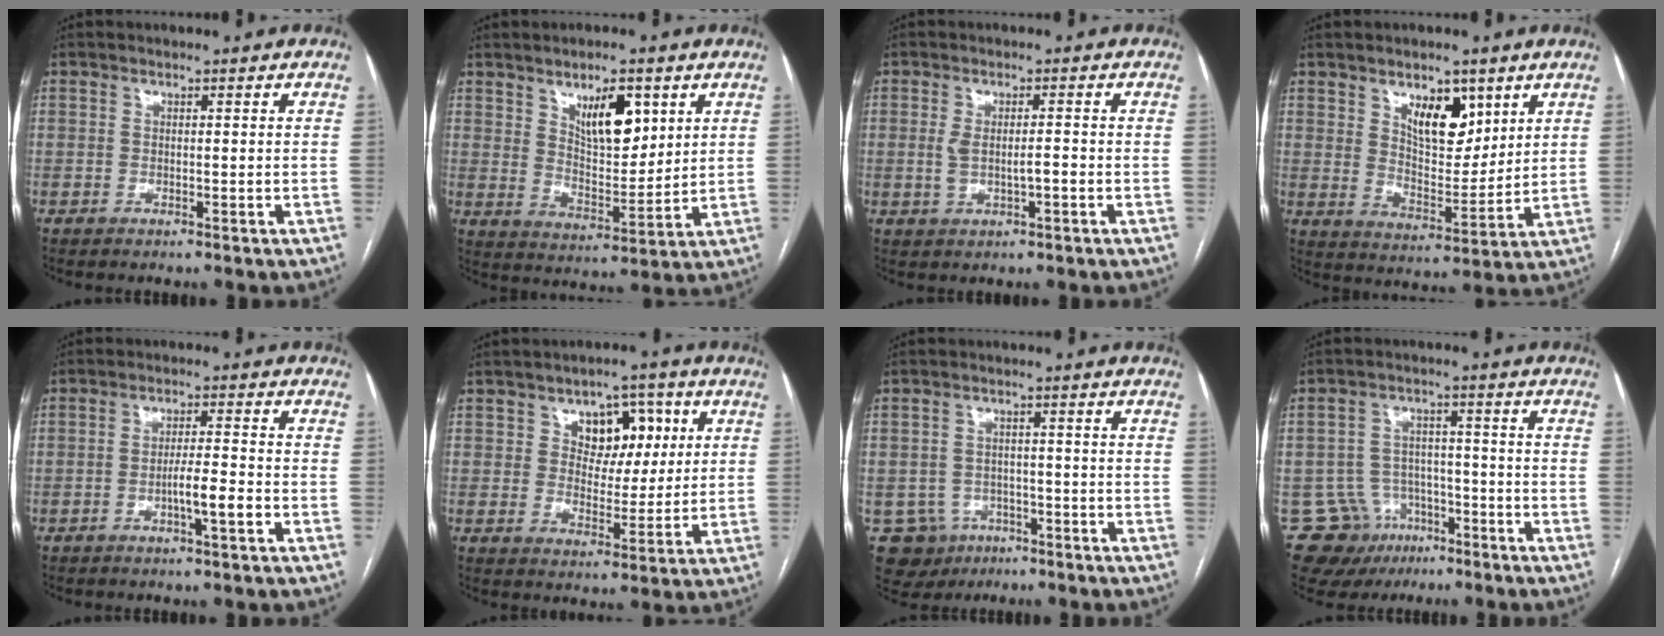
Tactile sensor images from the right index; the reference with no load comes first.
{"total": 9.1, "force": [4.5, 3.6, 7.0], "torque": [-0.115, -0.002, 0.084]}
{"total": 3.7, "force": [-0.5, 1.2, 3.5], "torque": [-0.069, 0.006, -0.003]}
{"total": 8.9, "force": [4.9, 4.3, 6.1], "torque": [-0.094, -0.005, 0.088]}
{"total": 4.7, "force": [-1.9, 0.2, 4.3], "torque": [-0.070, -0.001, -0.033]}
{"total": 8.4, "force": [3.2, 5.8, 5.2], "torque": [-0.059, 0.020, 0.052]}
{"total": 7.5, "force": [-3.6, 6.5, 1.0], "torque": [-0.021, 0.008, -0.044]}
{"total": 11.2, "force": [-6.4, 8.9, 1.9], "torque": [-0.037, 0.038, -0.090]}